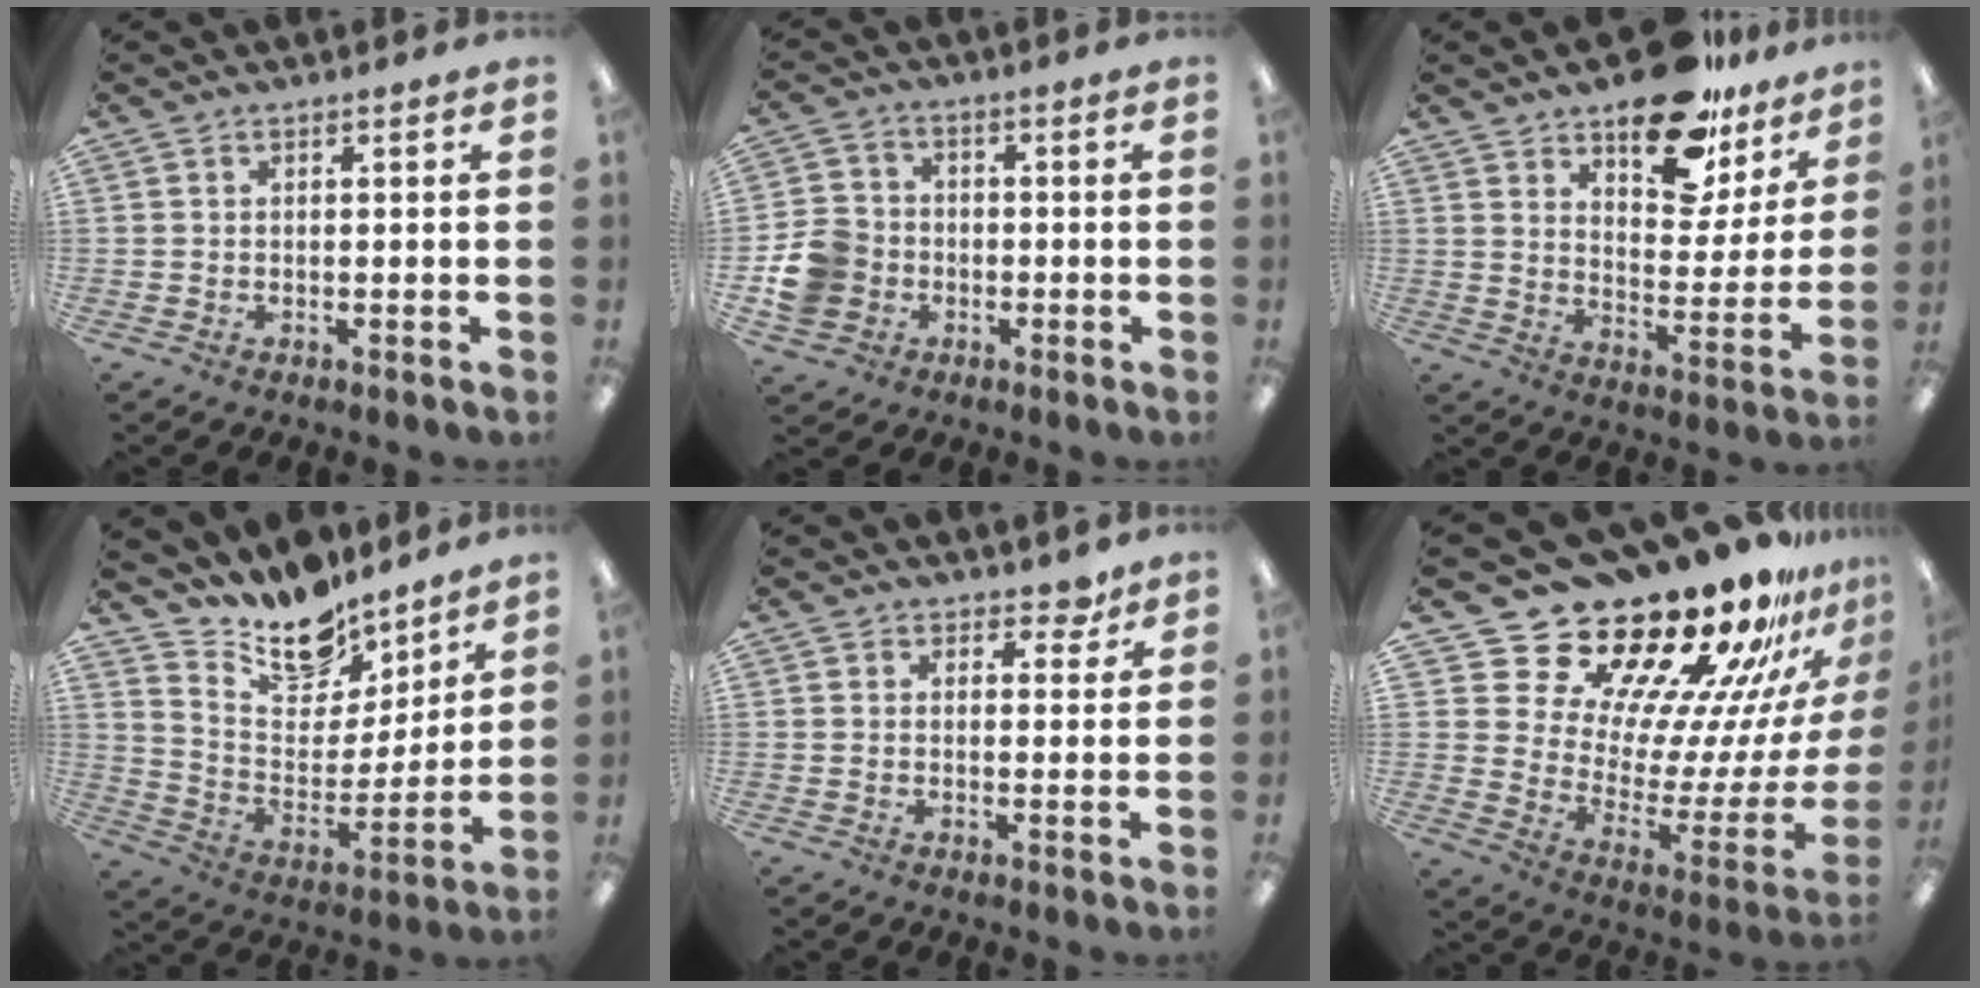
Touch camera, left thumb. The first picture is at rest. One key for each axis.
{"total": 9.0, "fx": -2.4, "fy": 8.1, "fz": 3.2, "tx": -0.068, "ty": 0.026, "tz": -0.042}
{"total": 16.8, "fx": 12.7, "fy": 7.8, "fz": 7.6, "tx": -0.105, "ty": -0.081, "tz": 0.224}
{"total": 14.2, "fx": 12.0, "fy": 6.6, "fz": 3.7, "tx": -0.074, "ty": -0.099, "tz": 0.217}
{"total": 3.9, "fx": 3.0, "fy": 2.1, "fz": 1.2, "tx": 0.002, "ty": -0.017, "tz": 0.050}
{"total": 25.1, "fx": 20.9, "fy": 10.7, "fz": 9.1, "tx": -0.122, "ty": -0.183, "tz": 0.383}